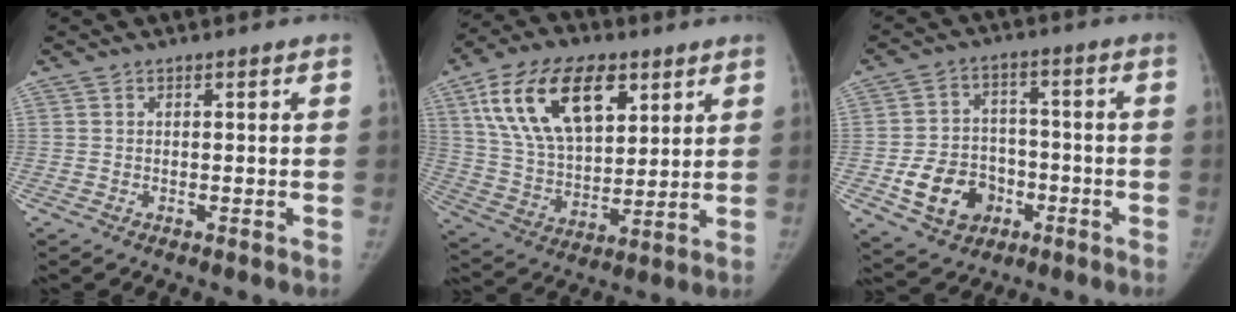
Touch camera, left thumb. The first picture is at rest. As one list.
[{"total": 20.8, "force": [9.3, 11.5, 14.6], "torque": [-0.234, -0.025, 0.172]}, {"total": 11.9, "force": [-4.2, 9.4, 5.9], "torque": [-0.067, 0.026, -0.064]}]